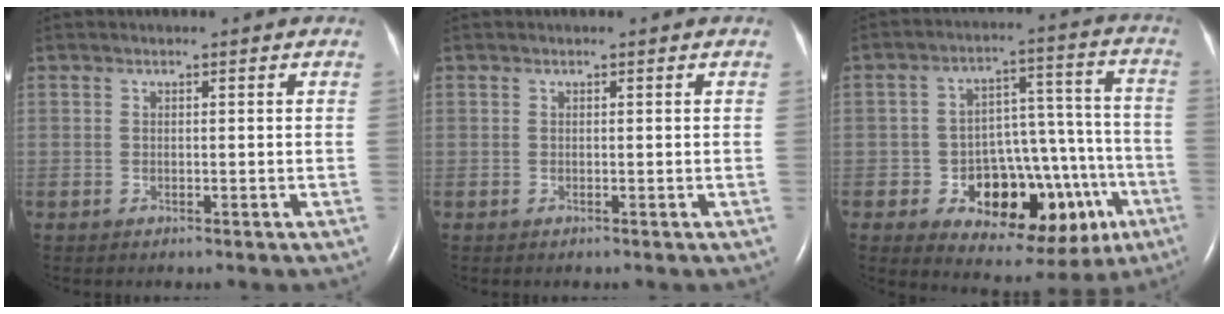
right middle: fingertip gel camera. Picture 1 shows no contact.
{"total": 0.0}
{"total": 17.1, "force": [-6.5, 9.5, 12.6], "torque": [-0.154, 0.043, -0.077]}